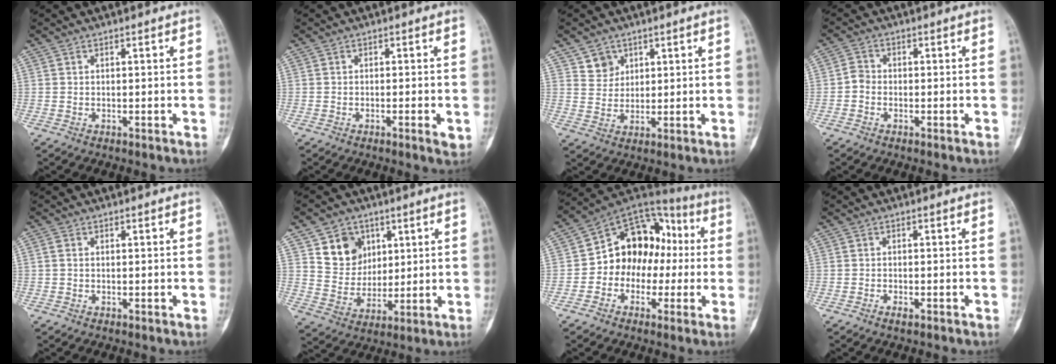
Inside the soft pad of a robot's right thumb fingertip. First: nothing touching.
{"total": 2.3, "force": [-0.7, 0.4, 2.2], "torque": [-0.035, -0.005, -0.012]}
{"total": 4.3, "force": [2.6, 3.4, 0.5], "torque": [0.015, -0.019, 0.049]}
{"total": 2.2, "force": [-0.8, 1.8, 1.0], "torque": [-0.010, 0.007, -0.023]}
{"total": 0.8, "force": [0.0, 0.7, 0.4], "torque": [-0.008, 0.001, -0.001]}
{"total": 9.8, "force": [4.5, 8.1, 3.2], "torque": [-0.020, -0.024, 0.088]}
{"total": 15.3, "force": [-1.0, 11.9, 9.5], "torque": [-0.089, 0.054, -0.030]}
{"total": 1.3, "force": [-0.9, 0.4, 0.9], "torque": [-0.018, 0.002, -0.017]}